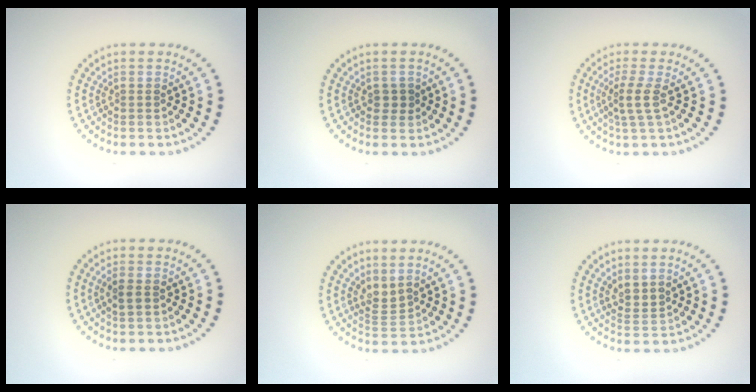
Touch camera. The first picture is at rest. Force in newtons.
{"total": 1.2, "press": 1.1, "slide": 0.3}
{"total": 2.2, "press": 1.7, "slide": 1.4}
{"total": 1.2, "press": 1.2, "slide": 0.2}
{"total": 1.8, "press": 1.3, "slide": 1.2}
{"total": 1.8, "press": 1.4, "slide": 1.2}